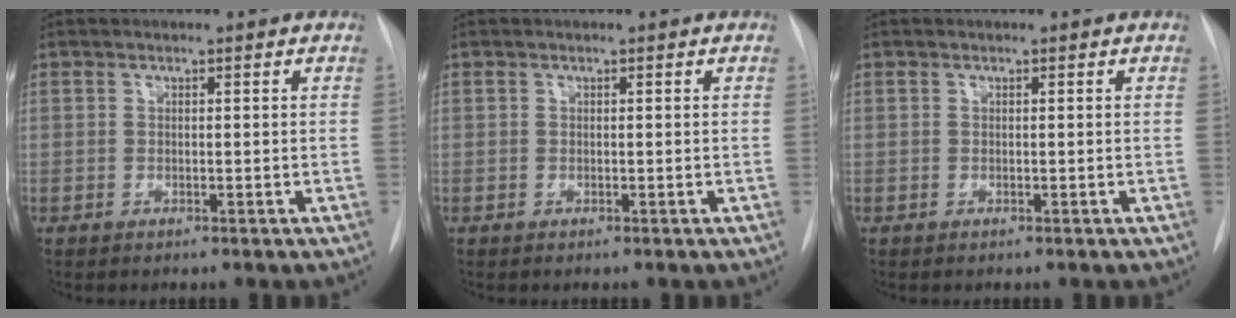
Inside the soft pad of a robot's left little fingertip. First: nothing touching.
{"total": 0.0}
{"total": 0.0}